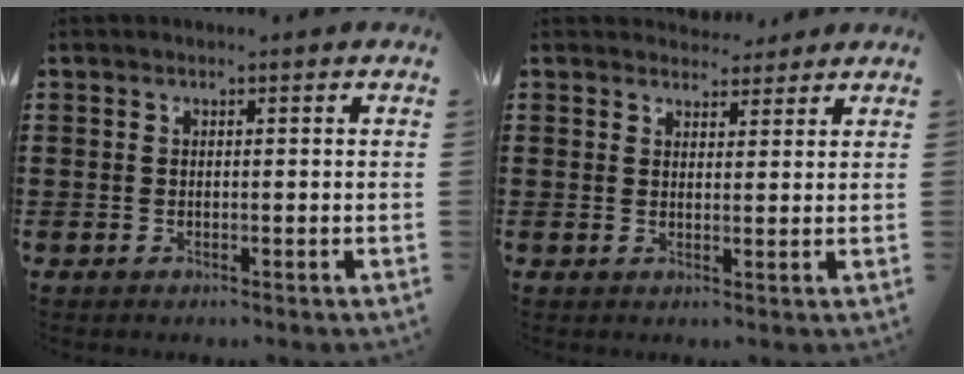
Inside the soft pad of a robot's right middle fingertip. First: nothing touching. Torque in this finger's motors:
{"motor_torque": [0.28, -0.16, -0.06, -0.02]}